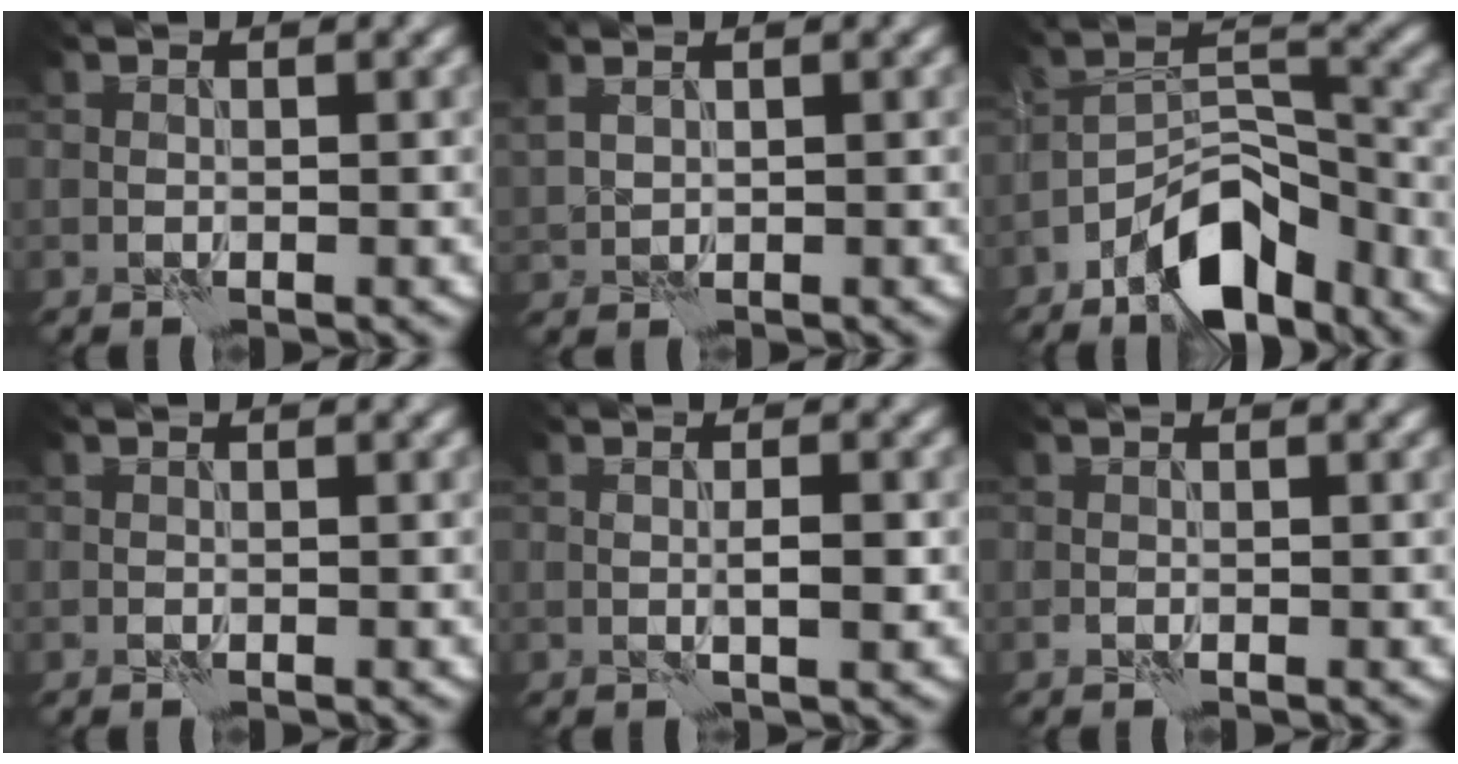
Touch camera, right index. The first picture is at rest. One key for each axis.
{"total": 1.1, "fx": 1.0, "fy": 0.4, "fz": 0.4, "tx": -0.014, "ty": 0.002, "tz": 0.026}
{"total": 10.0, "fx": -6.7, "fy": 4.1, "fz": 6.1, "tx": -0.093, "ty": 0.007, "tz": -0.126}
{"total": 0.0}
{"total": 1.4, "fx": -0.1, "fy": 0.1, "fz": 1.4, "tx": -0.025, "ty": 0.003, "tz": -0.002}
{"total": 0.6, "fx": -0.4, "fy": 0.2, "fz": 0.5, "tx": -0.012, "ty": 0.002, "tz": -0.009}